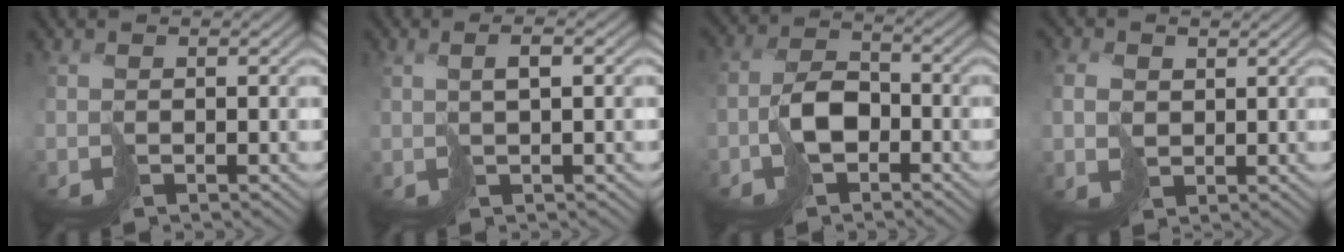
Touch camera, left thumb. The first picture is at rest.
{"total": 2.1, "force": [0.8, 0.4, 1.9], "torque": [-0.033, 0.007, 0.016]}
{"total": 5.4, "force": [-2.1, 3.4, 3.5], "torque": [-0.072, 0.003, -0.050]}
{"total": 2.8, "force": [1.0, 2.3, 1.3], "torque": [-0.039, 0.003, 0.023]}